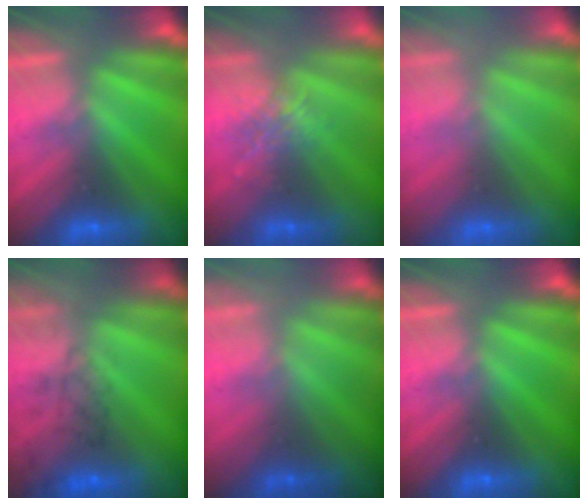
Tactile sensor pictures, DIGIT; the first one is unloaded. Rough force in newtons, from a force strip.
{"total": 2.0}
{"total": 2.9}
{"total": 3.7}
{"total": 2.3}
{"total": 0.0}